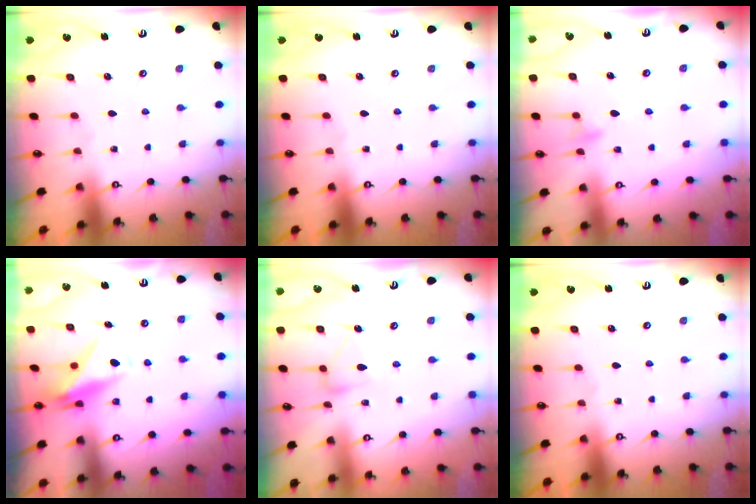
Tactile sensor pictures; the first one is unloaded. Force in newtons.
{"total": 0.0}
{"total": 6.3, "press": 6.3, "slide": 0.4}
{"total": 9.4, "press": 9.3, "slide": 1.5}
{"total": 10.0, "press": 10.0, "slide": 0.6}
{"total": 0.0}